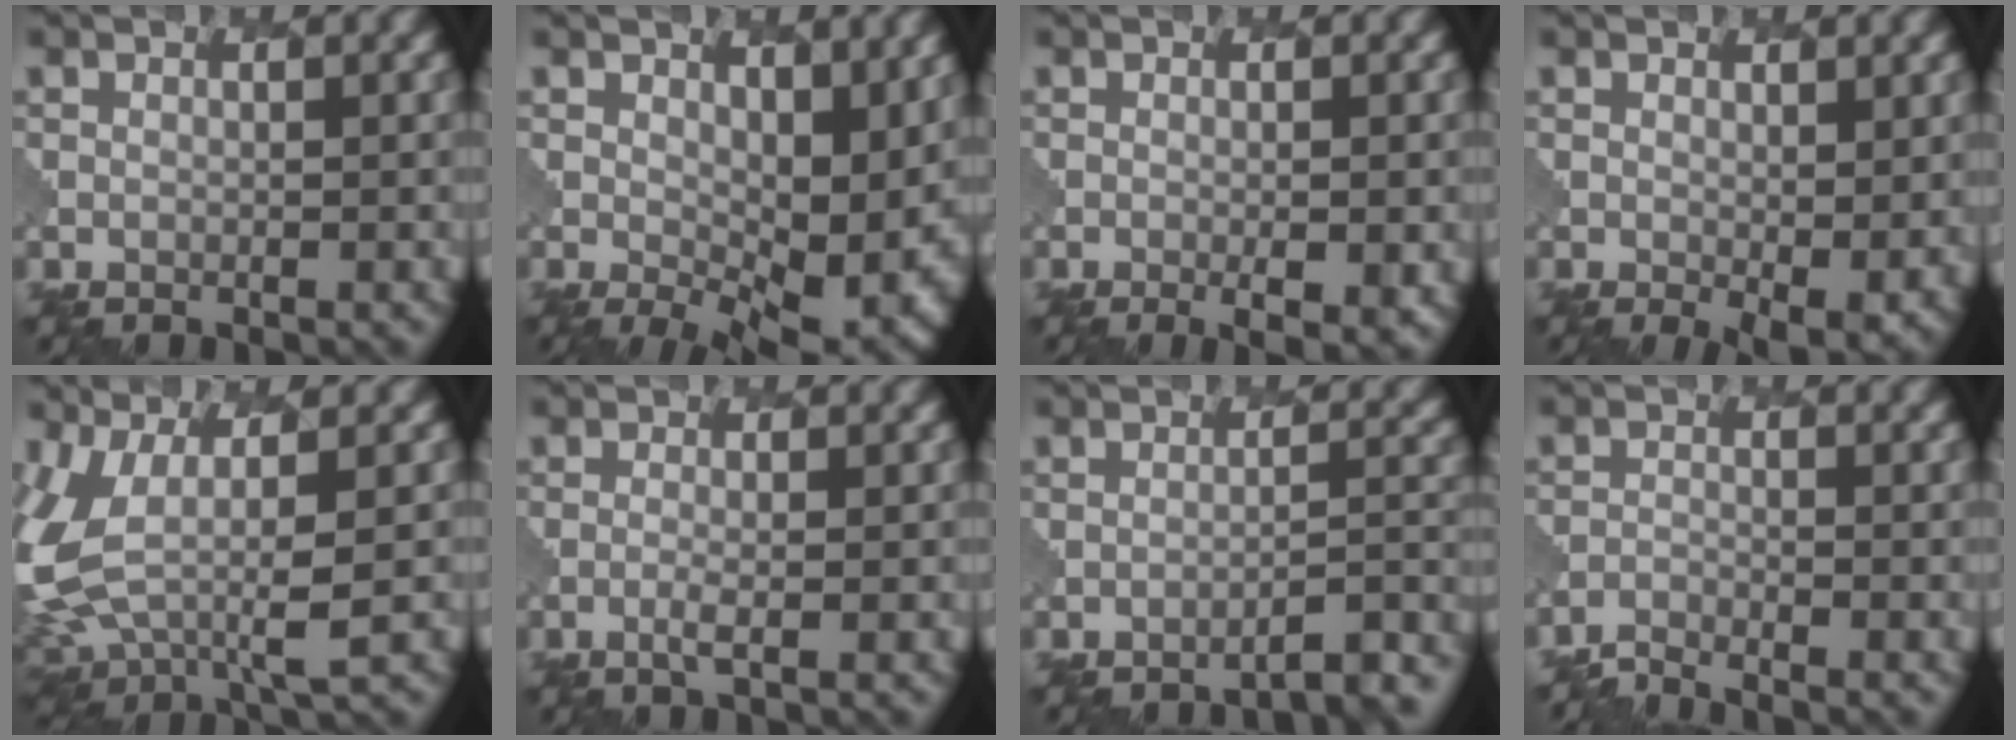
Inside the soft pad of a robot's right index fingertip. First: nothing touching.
{"total": 9.3, "force": [0.8, 5.2, 7.6], "torque": [-0.108, -0.024, 0.025]}
{"total": 2.9, "force": [-0.8, 0.7, 2.8], "torque": [-0.040, -0.008, -0.005]}
{"total": 2.9, "force": [0.2, 1.2, 2.6], "torque": [-0.038, -0.015, 0.010]}
{"total": 8.4, "force": [0.9, 4.6, 7.0], "torque": [-0.181, -0.017, 0.019]}
{"total": 1.1, "force": [0.0, 0.2, 1.1], "torque": [-0.022, -0.001, -0.006]}
{"total": 4.3, "force": [-3.8, 0.8, 1.9], "torque": [-0.010, 0.013, -0.051]}
{"total": 2.3, "force": [-2.2, 0.2, 0.4], "torque": [-0.008, -0.004, -0.051]}